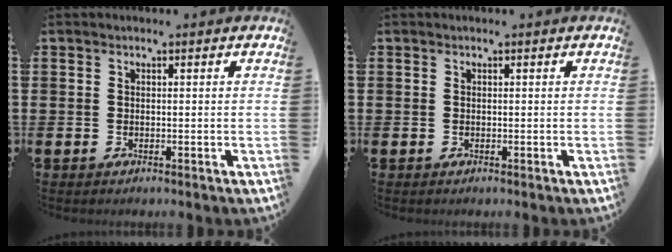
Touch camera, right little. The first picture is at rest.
{"total": 0.0}